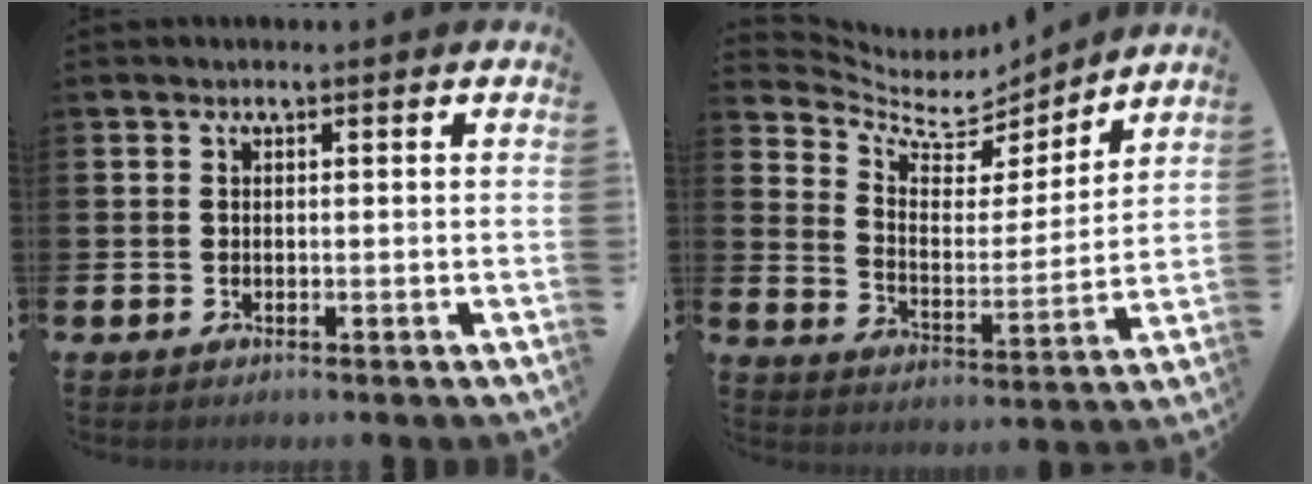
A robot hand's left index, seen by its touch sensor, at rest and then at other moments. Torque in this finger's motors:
{"motor_torque": [-0.79, -0.90, -0.08, -0.03]}